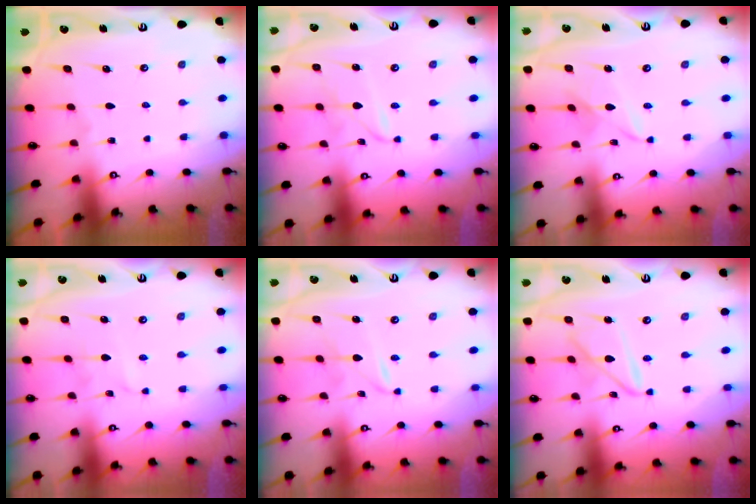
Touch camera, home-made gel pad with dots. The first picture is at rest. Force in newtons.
{"total": 2.4, "press": 2.4, "slide": 0.3}
{"total": 4.0, "press": 4.0, "slide": 0.3}
{"total": 1.4, "press": 1.4, "slide": 0.1}
{"total": 2.2, "press": 2.2, "slide": 0.1}
{"total": 8.5, "press": 8.5, "slide": 0.8}